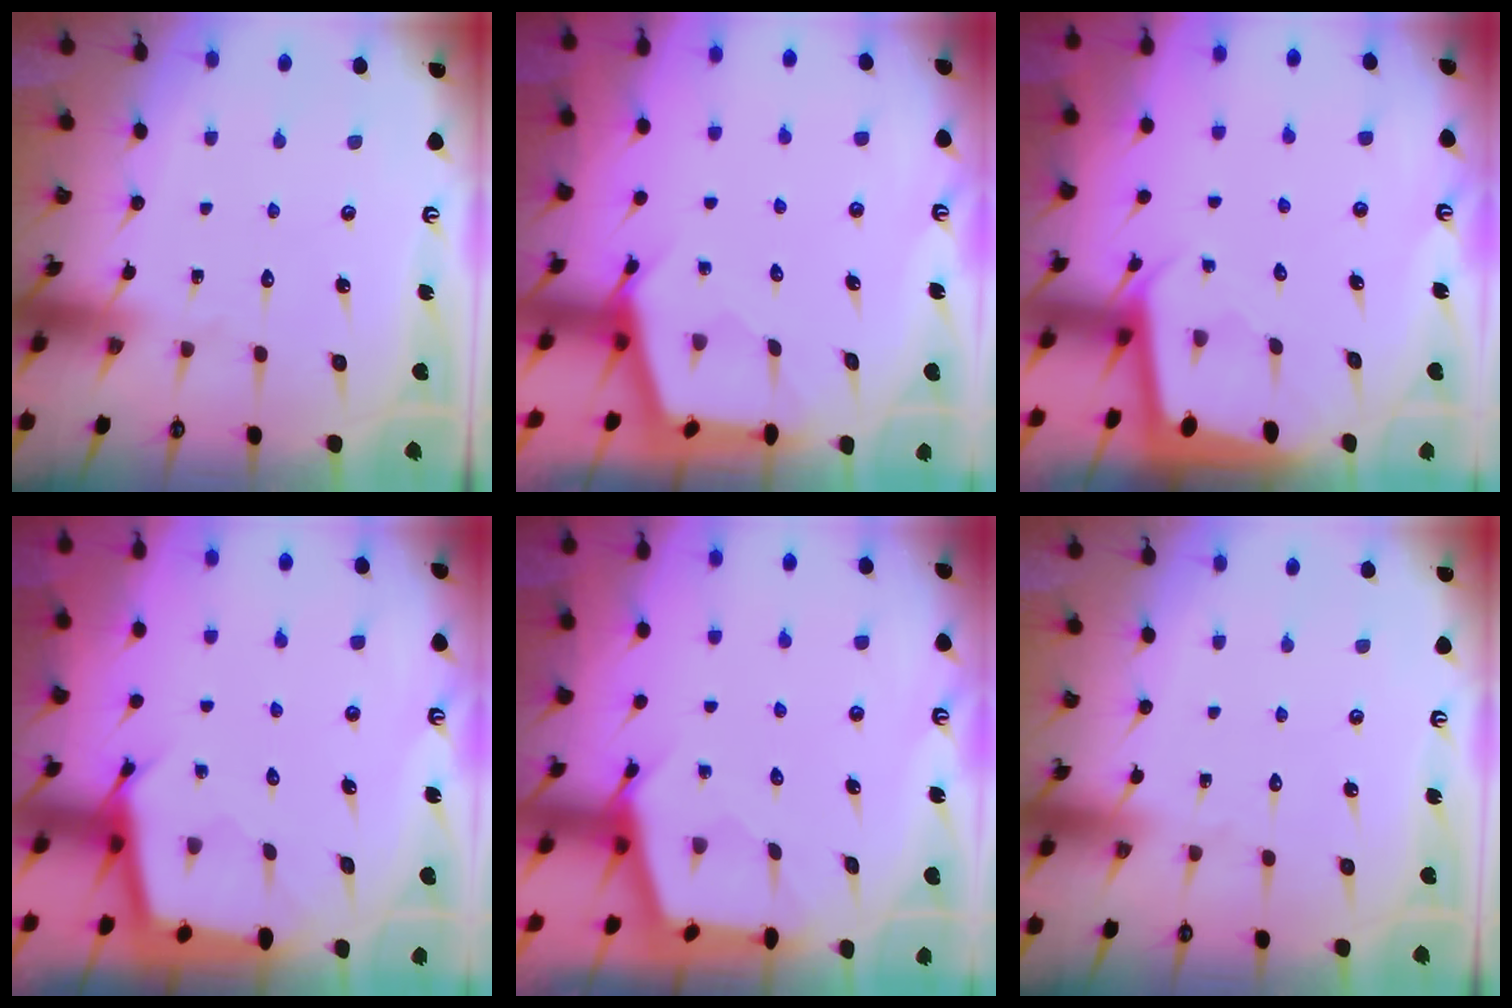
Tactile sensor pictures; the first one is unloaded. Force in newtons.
{"total": 2.6, "press": 2.5, "slide": 0.4}
{"total": 2.0, "press": 2.0, "slide": 0.1}
{"total": 2.8, "press": 2.8, "slide": 0.3}
{"total": 2.6, "press": 2.6, "slide": 0.3}
{"total": 0.0}